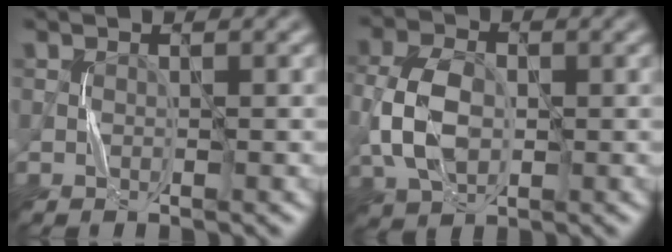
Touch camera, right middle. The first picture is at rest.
{"total": 5.9, "force": [-0.5, 4.0, 4.3], "torque": [-0.101, 0.003, -0.013]}